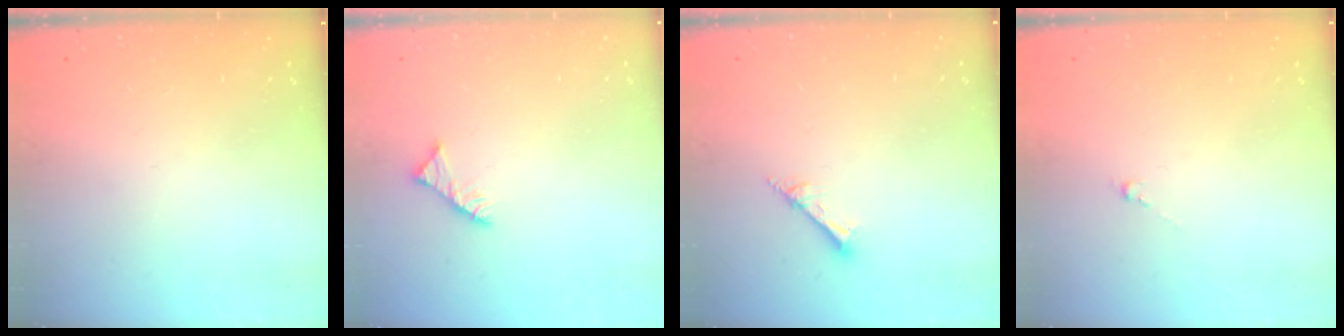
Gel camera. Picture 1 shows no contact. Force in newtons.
{"total": 2.9, "press": 2.9, "slide": 0.4}
{"total": 3.2, "press": 3.2, "slide": 0.0}
{"total": 0.5, "press": 0.3, "slide": 0.4}